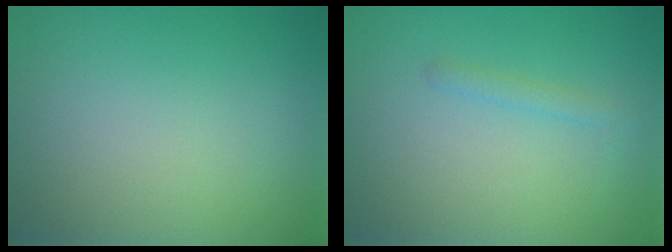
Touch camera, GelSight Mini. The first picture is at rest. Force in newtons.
{"total": 1.1, "press": 1.1, "slide": 0.0}